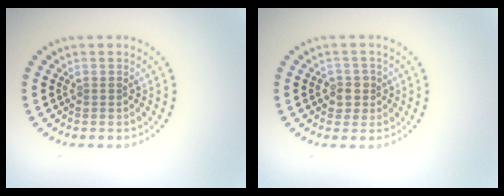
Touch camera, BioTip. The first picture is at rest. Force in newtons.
{"total": 1.9, "press": 1.7, "slide": 0.7}